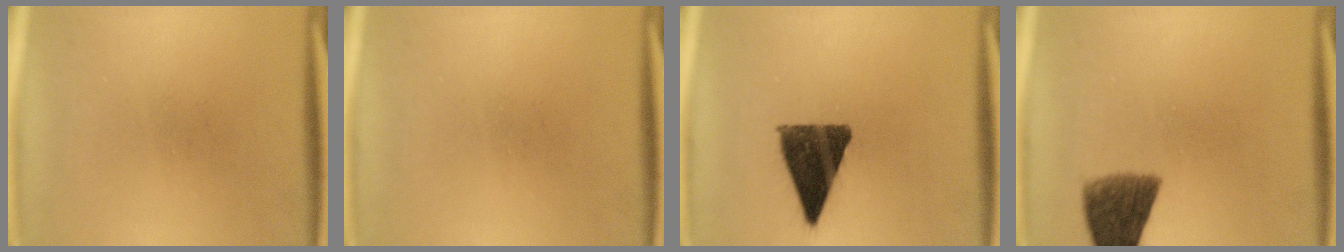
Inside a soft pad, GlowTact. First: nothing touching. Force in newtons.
{"total": 0.0}
{"total": 11.9}
{"total": 8.2}